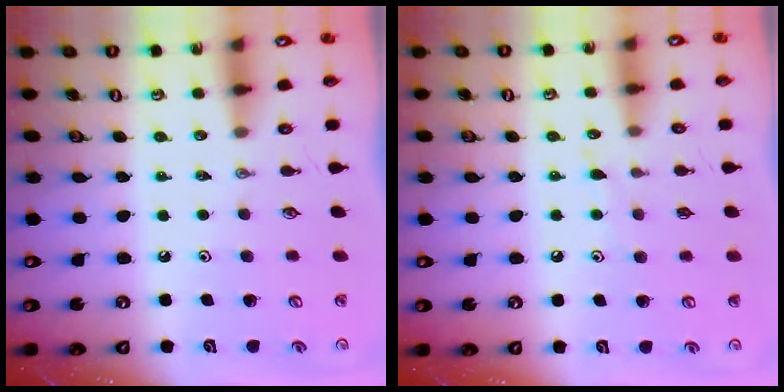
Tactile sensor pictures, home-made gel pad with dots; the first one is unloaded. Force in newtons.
{"total": 5.4, "press": 5.4, "slide": 0.4}